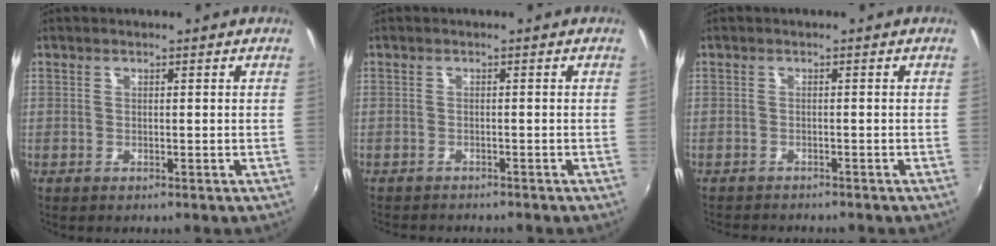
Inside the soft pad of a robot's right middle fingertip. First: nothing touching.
{"total": 3.3, "force": [-3.1, 0.7, 0.7], "torque": [-0.025, -0.015, -0.049]}
{"total": 3.7, "force": [-3.5, 0.6, 0.9], "torque": [-0.029, -0.016, -0.058]}